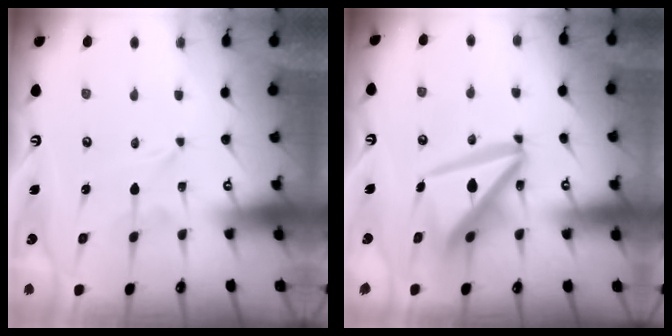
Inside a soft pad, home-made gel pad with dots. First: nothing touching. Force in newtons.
{"total": 15.9, "press": 15.9, "slide": 1.3}